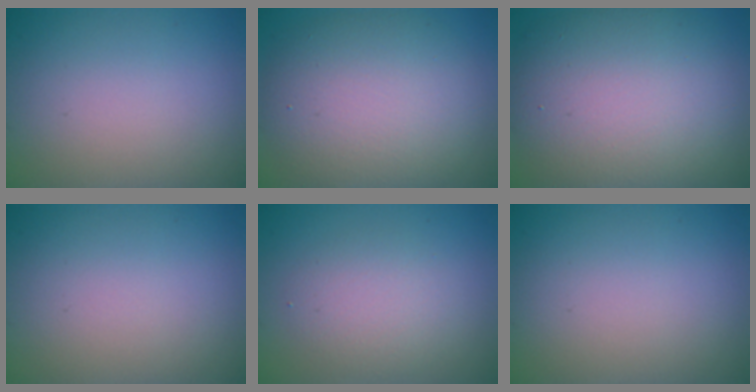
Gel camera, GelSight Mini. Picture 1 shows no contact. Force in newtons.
{"total": 8.5, "press": 8.4, "slide": 1.1}
{"total": 11.6, "press": 11.5, "slide": 1.0}
{"total": 0.0}
{"total": 2.9, "press": 2.9, "slide": 0.2}
{"total": 0.0}